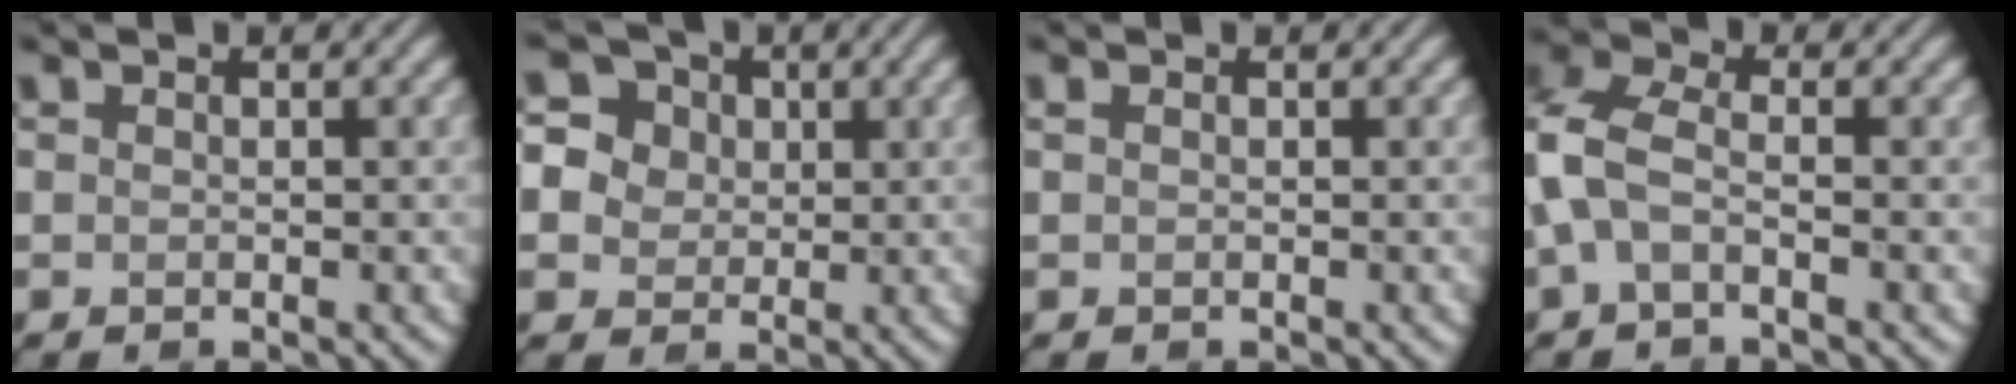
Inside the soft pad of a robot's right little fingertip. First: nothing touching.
{"total": 9.1, "force": [3.5, 7.5, 3.7], "torque": [-0.090, 0.034, 0.054]}
{"total": 0.5, "force": [-0.5, -0.1, 0.0], "torque": [0.001, 0.003, -0.007]}
{"total": 4.5, "force": [-0.7, 2.6, 3.7], "torque": [-0.097, 0.015, -0.024]}